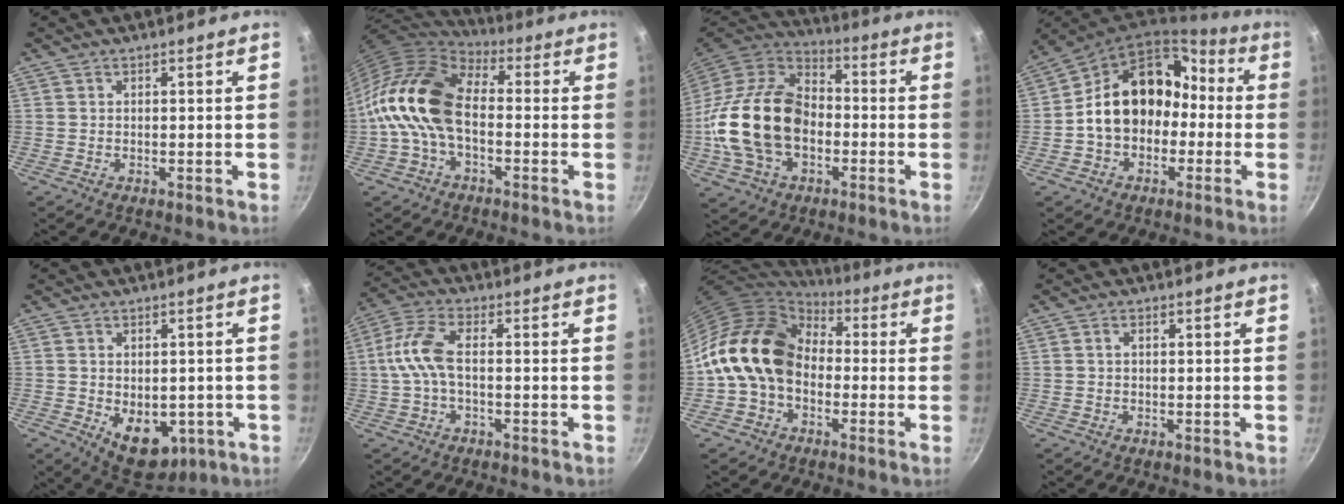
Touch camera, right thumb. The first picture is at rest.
{"total": 14.9, "force": [-1.7, 9.1, 11.6], "torque": [-0.202, 0.034, -0.050]}
{"total": 22.3, "force": [-3.4, 15.2, 16.0], "torque": [-0.281, 0.037, -0.069]}
{"total": 16.6, "force": [-1.6, 13.0, 10.1], "torque": [-0.119, 0.070, -0.032]}
{"total": 10.2, "force": [-2.3, 6.8, 7.2], "torque": [-0.066, -0.008, -0.012]}
{"total": 7.8, "force": [-0.7, 3.6, 6.9], "torque": [-0.161, 0.026, -0.027]}
{"total": 16.6, "force": [-0.5, 12.7, 10.7], "torque": [-0.165, 0.045, -0.025]}
{"total": 1.1, "force": [0.2, 0.6, 0.9], "torque": [-0.015, 0.005, 0.003]}